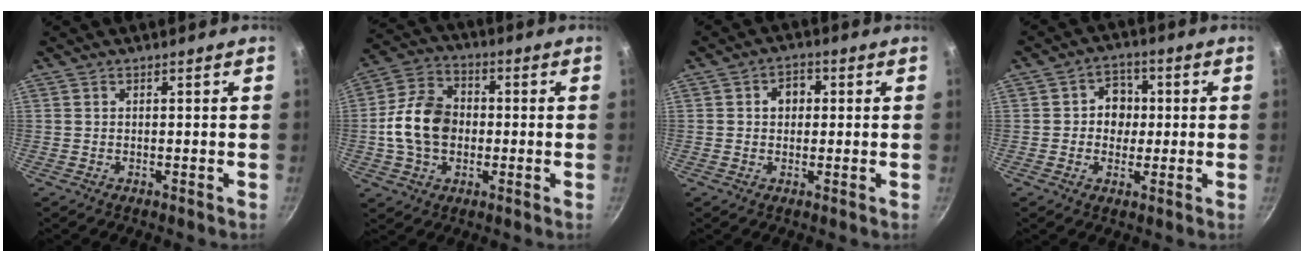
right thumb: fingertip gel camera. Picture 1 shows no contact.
{"total": 12.9, "force": [-0.8, 9.6, 8.6], "torque": [-0.138, 0.022, -0.026]}
{"total": 4.1, "force": [0.6, 3.4, 2.3], "torque": [-0.007, 0.007, 0.004]}
{"total": 6.4, "force": [0.2, 5.7, 3.0], "torque": [-0.004, 0.004, -0.005]}